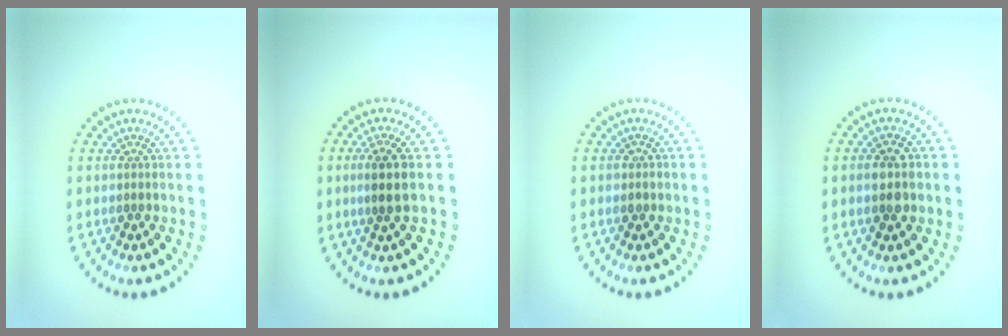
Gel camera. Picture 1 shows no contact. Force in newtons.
{"total": 2.6, "press": 2.3, "slide": 1.3}
{"total": 0.9, "press": 0.8, "slide": 0.4}
{"total": 2.8, "press": 2.8, "slide": 0.1}